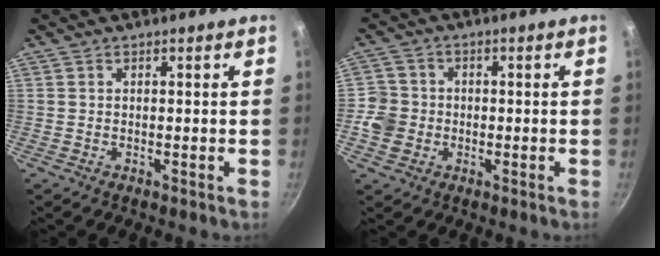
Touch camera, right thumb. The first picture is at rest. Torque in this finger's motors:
{"motor_torque": [0.69, 1.15, 0.43, -0.05, -0.04]}